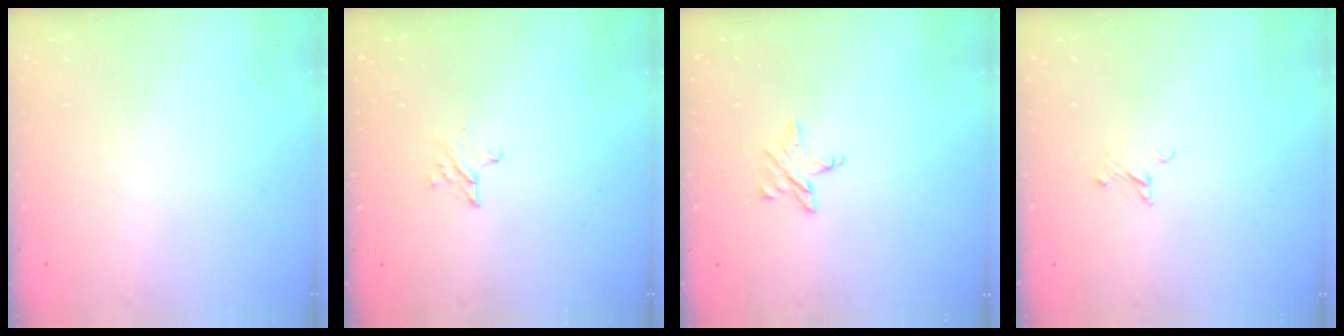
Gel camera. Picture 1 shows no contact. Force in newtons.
{"total": 2.1, "press": 2.1, "slide": 0.2}
{"total": 4.2, "press": 4.2, "slide": 0.4}
{"total": 2.1, "press": 2.1, "slide": 0.1}